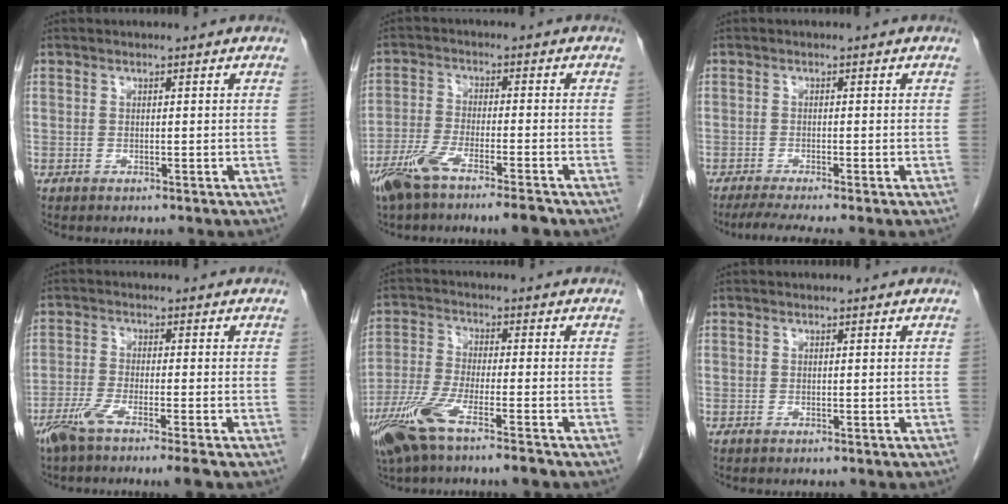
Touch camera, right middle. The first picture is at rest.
{"total": 8.8, "force": [-6.3, 0.8, 6.1], "torque": [-0.114, -0.013, -0.115]}
{"total": 4.8, "force": [-3.8, -0.6, 2.9], "torque": [-0.047, -0.014, -0.065]}
{"total": 6.6, "force": [-4.7, -0.4, 4.6], "torque": [-0.083, -0.012, -0.086]}
{"total": 9.5, "force": [-6.1, 0.7, 7.3], "torque": [-0.154, -0.022, -0.119]}
{"total": 0.0}